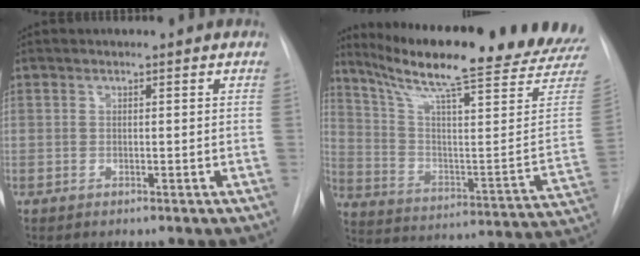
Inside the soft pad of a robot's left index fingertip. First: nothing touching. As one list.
[{"total": 29.3, "force": [25.1, 1.2, 15.1], "torque": [-0.242, -0.090, 0.338]}]